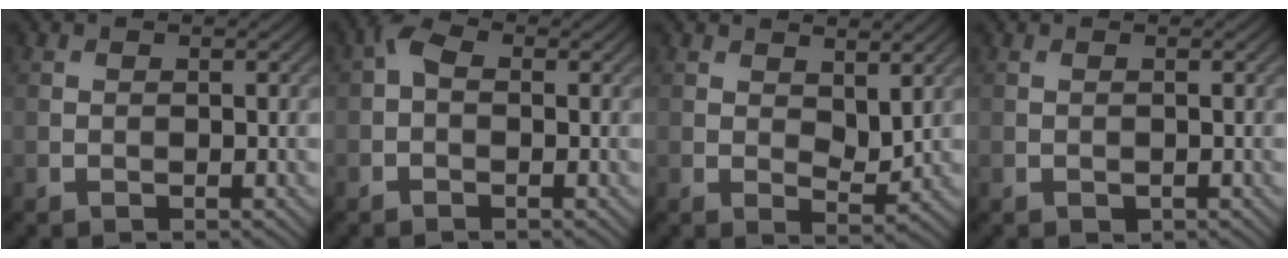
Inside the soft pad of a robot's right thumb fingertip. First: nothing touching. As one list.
[{"total": 2.3, "force": [-0.2, 1.5, 1.7], "torque": [-0.036, 0.008, -0.014]}, {"total": 3.7, "force": [1.8, 1.9, 2.5], "torque": [-0.040, -0.010, 0.032]}, {"total": 0.5, "force": [-0.2, 0.4, 0.3], "torque": [-0.005, -0.002, -0.002]}]